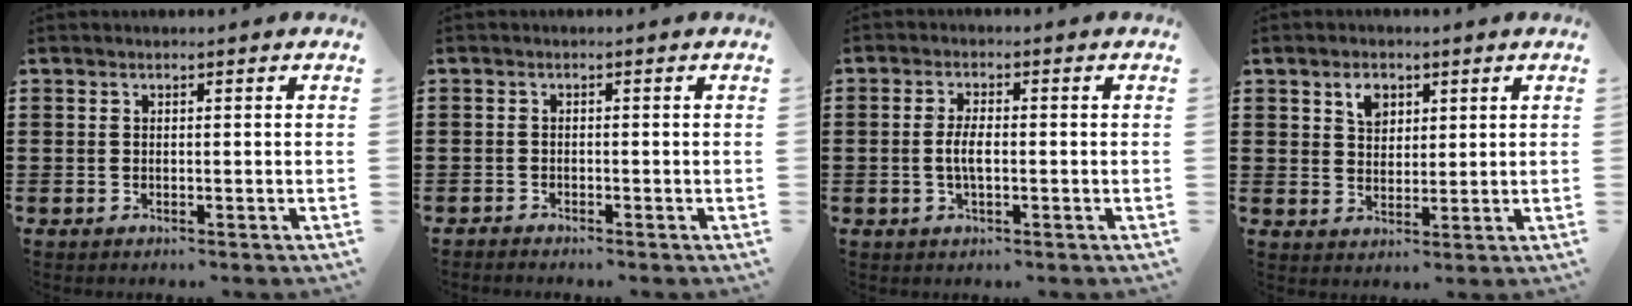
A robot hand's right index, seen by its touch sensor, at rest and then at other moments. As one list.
[{"total": 0.9, "force": [-0.9, 0.2, -0.1], "torque": [0.000, 0.004, -0.020]}, {"total": 3.5, "force": [-0.4, 1.0, 3.3], "torque": [-0.068, -0.004, -0.009]}, {"total": 3.5, "force": [1.9, 2.4, 1.8], "torque": [-0.037, 0.004, 0.032]}]